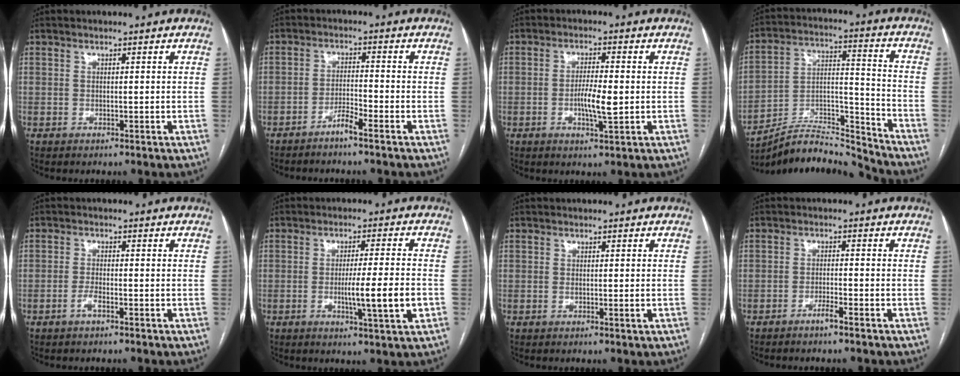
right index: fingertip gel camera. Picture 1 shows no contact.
{"total": 3.3, "force": [-2.5, -0.3, 2.0], "torque": [-0.040, -0.002, -0.051]}
{"total": 5.1, "force": [-0.8, 0.7, 5.0], "torque": [-0.094, -0.005, -0.012]}
{"total": 13.9, "force": [-13.8, 0.0, 1.8], "torque": [-0.031, 0.044, -0.247]}
{"total": 1.9, "force": [-1.1, 0.3, 1.5], "torque": [-0.029, 0.001, -0.024]}
{"total": 8.2, "force": [-2.0, -0.3, 8.0], "torque": [-0.127, -0.011, -0.032]}
{"total": 1.1, "force": [-0.1, -0.1, 1.1], "torque": [-0.022, -0.005, -0.002]}
{"total": 2.2, "force": [-1.7, -0.3, 1.4], "torque": [-0.029, 0.000, -0.033]}